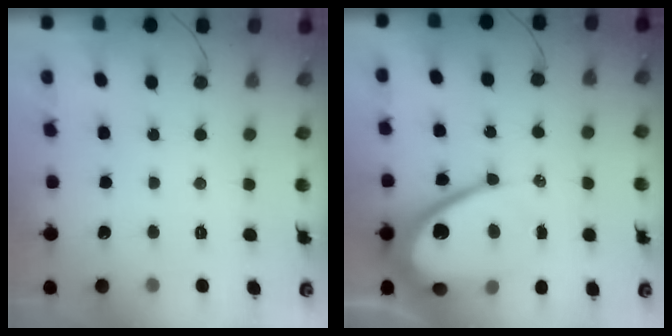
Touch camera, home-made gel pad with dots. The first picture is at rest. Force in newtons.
{"total": 17.2, "press": 17.1, "slide": 1.5}